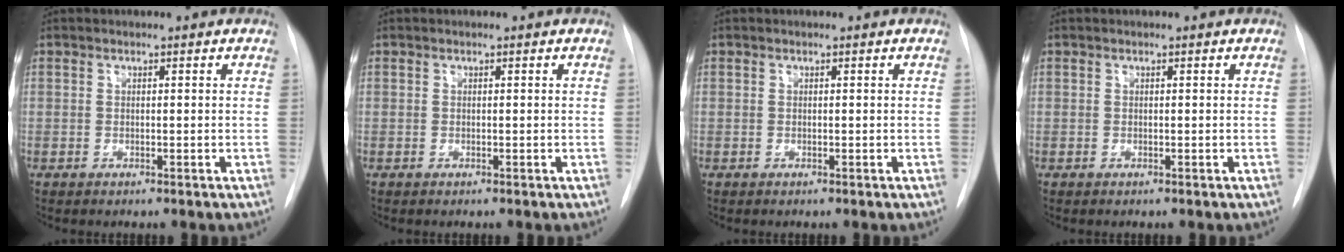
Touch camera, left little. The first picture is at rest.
{"total": 0.0}
{"total": 0.0}
{"total": 0.0}